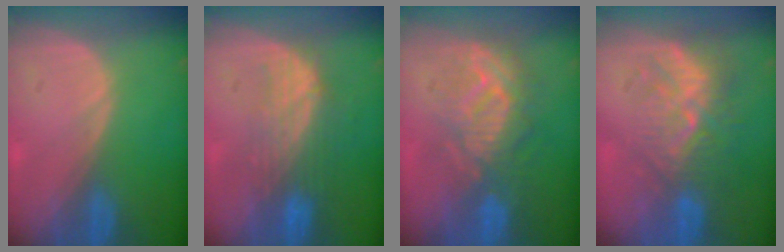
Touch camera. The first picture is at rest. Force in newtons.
{"total": 7.6, "press": 7.1, "slide": 2.8}
{"total": 9.0, "press": 8.9, "slide": 1.7}
{"total": 9.6, "press": 8.6, "slide": 4.1}